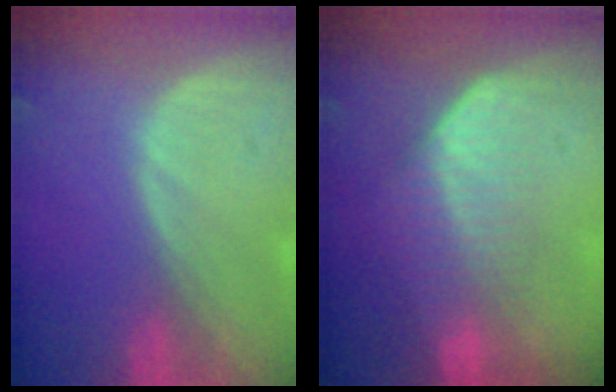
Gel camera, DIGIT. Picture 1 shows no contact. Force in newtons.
{"total": 7.2, "press": 6.1, "slide": 3.8}